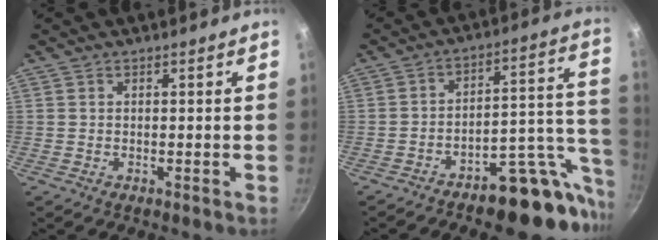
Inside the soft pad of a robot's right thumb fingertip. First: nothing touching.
{"total": 17.6, "force": [-11.4, 5.9, 11.9], "torque": [-0.070, 0.117, -0.162]}